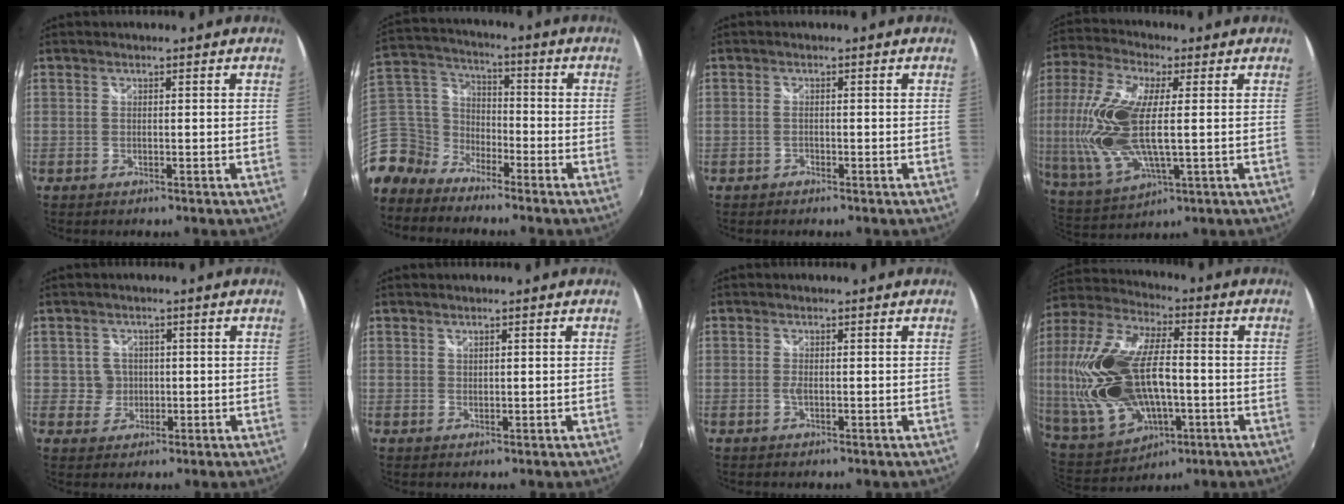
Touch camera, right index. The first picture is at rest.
{"total": 11.7, "force": [-8.7, 7.6, 2.0], "torque": [-0.094, 0.030, -0.191]}
{"total": 0.8, "force": [-0.6, 0.5, 0.3], "torque": [-0.008, 0.000, -0.011]}
{"total": 20.1, "force": [0.5, 8.2, 18.4], "torque": [-0.386, -0.008, 0.016]}
{"total": 3.3, "force": [0.1, 3.3, 0.2], "torque": [0.002, 0.011, 0.004]}
{"total": 0.7, "force": [0.6, 0.3, 0.3], "torque": [-0.003, 0.000, 0.010]}
{"total": 1.1, "force": [-0.2, 0.2, 1.0], "torque": [-0.021, -0.001, -0.004]}
{"total": 26.7, "force": [-2.6, 14.5, 22.3], "torque": [-0.484, -0.012, -0.024]}